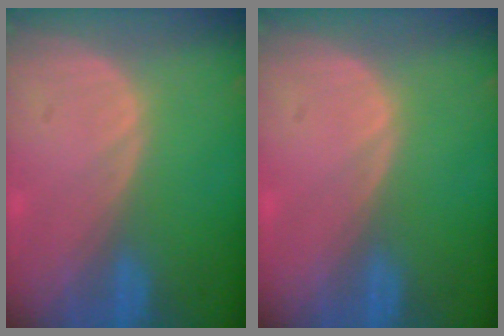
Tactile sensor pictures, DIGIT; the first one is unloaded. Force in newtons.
{"total": 0.0}